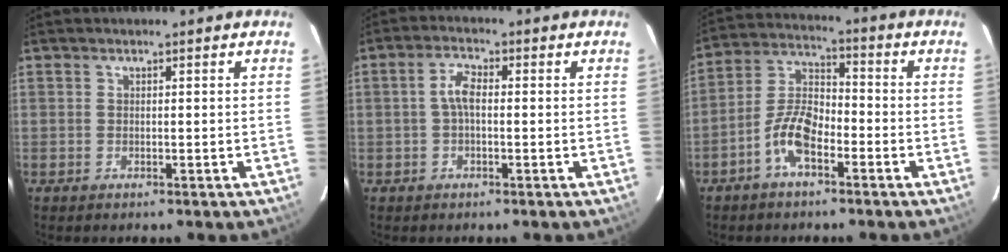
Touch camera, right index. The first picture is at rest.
{"total": 3.5, "force": [-0.2, 1.5, 3.1], "torque": [-0.064, 0.011, -0.005]}
{"total": 8.4, "force": [-4.6, 3.6, 6.1], "torque": [-0.134, 0.015, -0.093]}